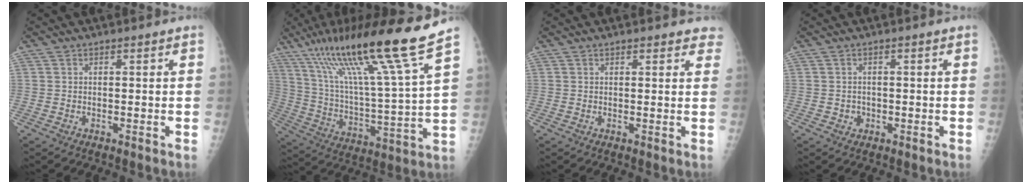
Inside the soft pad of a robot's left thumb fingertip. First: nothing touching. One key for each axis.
{"total": 22.9, "fx": 15.9, "fy": -0.1, "fz": 16.5, "tx": -0.262, "ty": -0.065, "tz": 0.280}
{"total": 4.3, "fx": 3.6, "fy": 1.5, "fz": 1.8, "tx": 0.009, "ty": -0.007, "tz": 0.032}
{"total": 1.3, "fx": -0.4, "fy": 1.2, "fz": 0.2, "tx": 0.002, "ty": 0.004, "tz": -0.003}